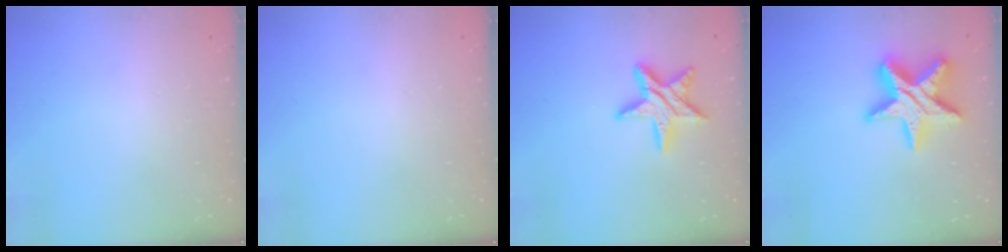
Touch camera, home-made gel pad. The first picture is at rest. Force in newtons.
{"total": 0.0}
{"total": 11.7, "press": 11.7, "slide": 0.8}
{"total": 17.6, "press": 17.5, "slide": 1.8}